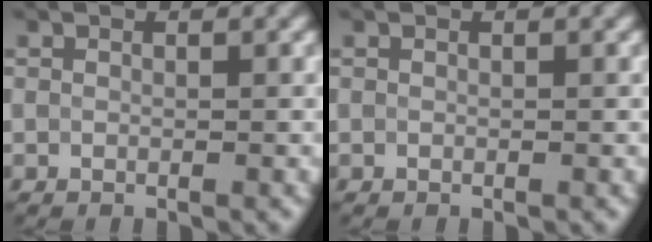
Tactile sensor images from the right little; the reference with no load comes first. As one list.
[{"total": 0.0}]